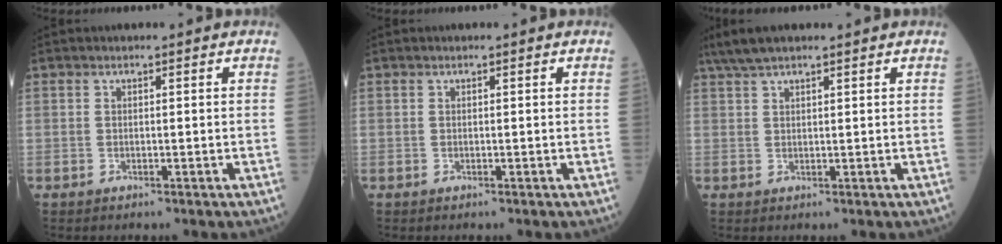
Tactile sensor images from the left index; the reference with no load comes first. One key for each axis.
{"total": 0.0}
{"total": 4.9, "fx": 3.9, "fy": 0.6, "fz": 2.9, "tx": -0.058, "ty": 0.028, "tz": 0.075}